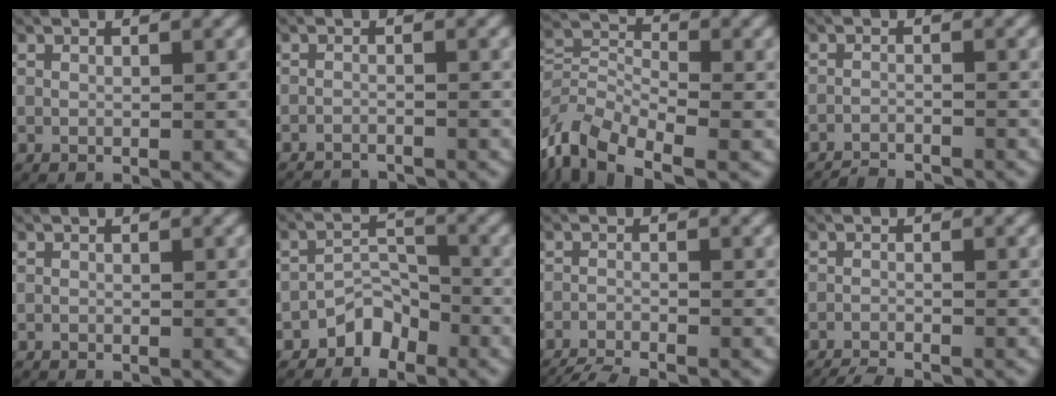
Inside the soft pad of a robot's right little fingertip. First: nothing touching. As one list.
[{"total": 2.9, "force": [-2.9, 0.4, 0.2], "torque": [-0.004, -0.013, -0.046]}, {"total": 8.2, "force": [-3.8, 5.9, 4.3], "torque": [-0.105, -0.040, -0.055]}, {"total": 3.4, "force": [-3.3, 0.7, 0.2], "torque": [-0.002, -0.012, -0.056]}, {"total": 0.0}, {"total": 3.7, "force": [-2.6, 2.3, 1.4], "torque": [-0.021, 0.002, -0.055]}, {"total": 6.7, "force": [-6.4, 1.9, 0.9], "torque": [-0.017, -0.021, -0.099]}, {"total": 4.2, "force": [-4.0, 1.0, 0.6], "torque": [-0.014, -0.016, -0.063]}]